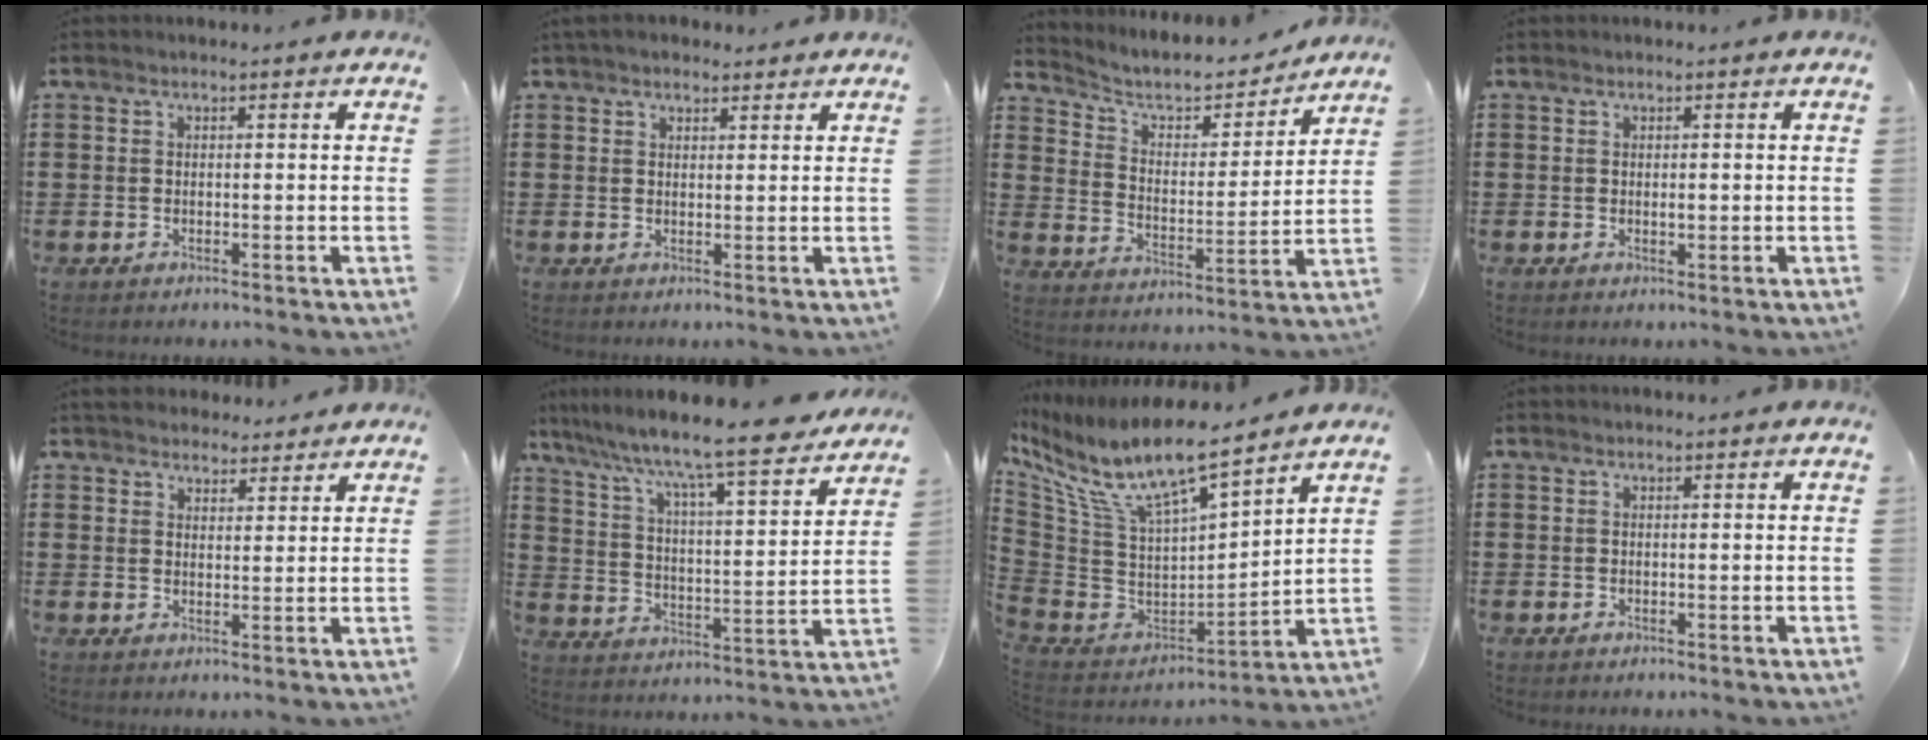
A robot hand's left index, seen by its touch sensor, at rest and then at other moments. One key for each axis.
{"total": 2.8, "fx": 2.4, "fy": 1.3, "fz": 0.8, "tx": -0.022, "ty": 0.006, "tz": 0.046}
{"total": 5.3, "fx": 4.4, "fy": 2.3, "fz": 1.9, "tx": -0.063, "ty": -0.024, "tz": 0.069}
{"total": 0.9, "fx": 0.1, "fy": 0.3, "fz": 0.8, "tx": -0.016, "ty": 0.001, "tz": 0.002}
{"total": 3.8, "fx": 3.5, "fy": 1.2, "fz": 0.0, "tx": -0.003, "ty": -0.008, "tz": 0.067}
{"total": 8.5, "fx": 7.4, "fy": -0.1, "fz": 4.1, "tx": -0.103, "ty": -0.063, "tz": 0.115}
{"total": 11.7, "fx": 8.6, "fy": 2.5, "fz": 7.5, "tx": -0.177, "ty": -0.061, "tz": 0.148}
{"total": 0.0}